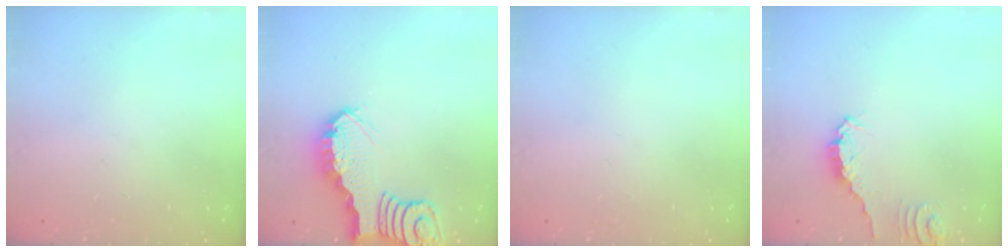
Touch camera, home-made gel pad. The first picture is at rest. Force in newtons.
{"total": 2.8, "press": 2.8, "slide": 0.4}
{"total": 0.0}
{"total": 0.0}